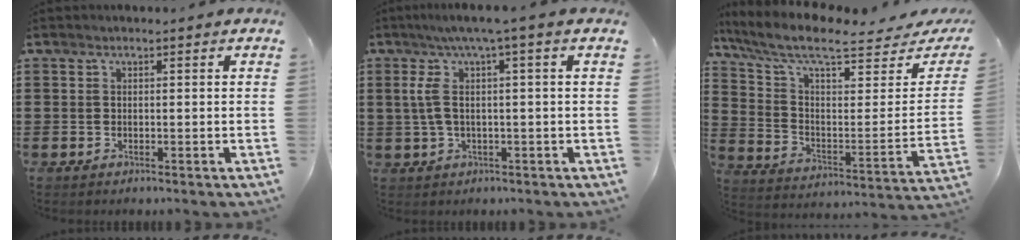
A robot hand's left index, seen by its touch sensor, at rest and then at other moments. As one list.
[{"total": 5.5, "force": [0.7, 0.5, 5.5], "torque": [-0.130, -0.009, 0.001]}, {"total": 9.1, "force": [7.1, 1.3, 5.5], "torque": [-0.136, -0.052, 0.120]}]